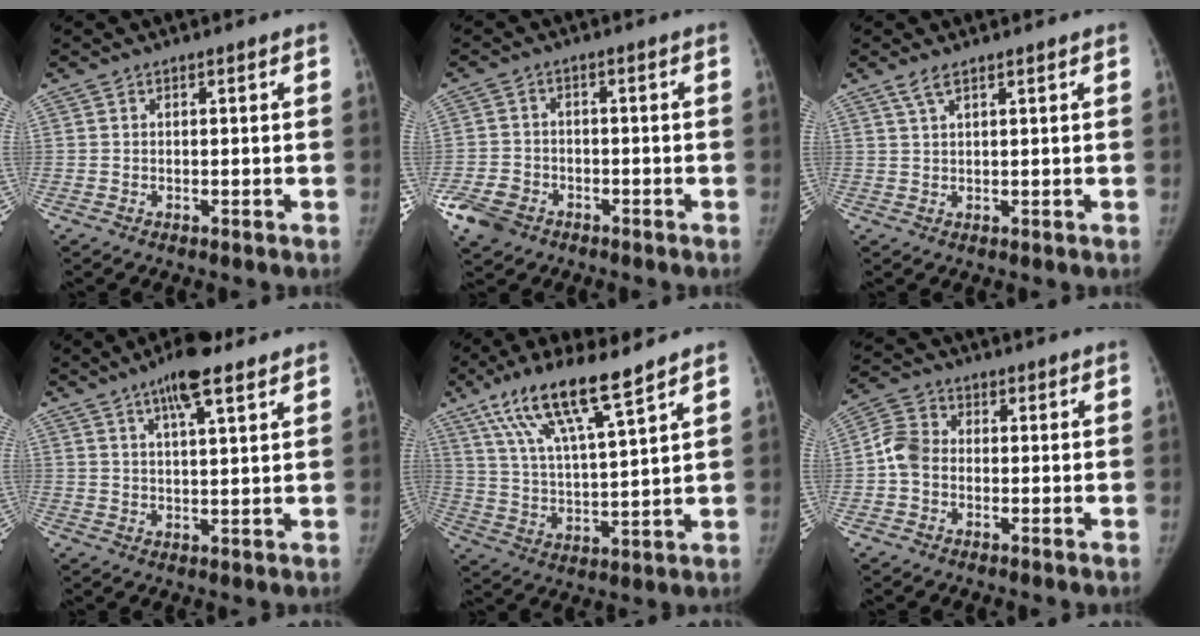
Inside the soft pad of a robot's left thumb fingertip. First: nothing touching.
{"total": 6.7, "force": [-4.0, 4.8, 2.6], "torque": [-0.057, 0.017, -0.070]}
{"total": 2.6, "force": [1.8, 0.5, 1.8], "torque": [-0.043, 0.005, 0.040]}
{"total": 9.0, "force": [5.9, 2.2, 6.5], "torque": [-0.098, -0.017, 0.093]}
{"total": 15.0, "force": [10.0, 2.2, 10.9], "torque": [-0.200, -0.036, 0.193]}
{"total": 5.4, "force": [-0.8, 4.3, 3.1], "torque": [-0.052, 0.013, -0.027]}